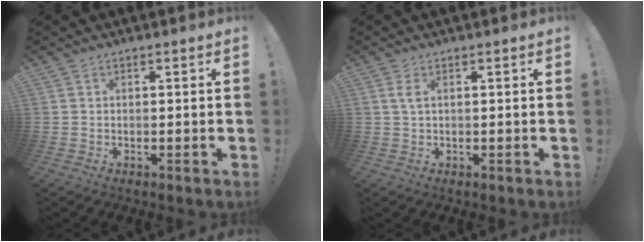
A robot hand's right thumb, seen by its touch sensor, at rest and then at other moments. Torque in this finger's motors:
{"motor_torque": [-0.15, 0.01, 0.35, -0.05, 0.05]}